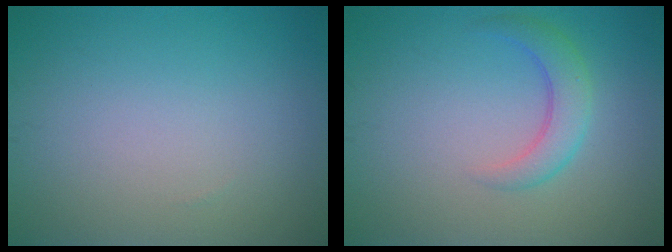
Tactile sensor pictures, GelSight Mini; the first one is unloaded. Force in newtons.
{"total": 2.8, "press": 2.8, "slide": 0.1}